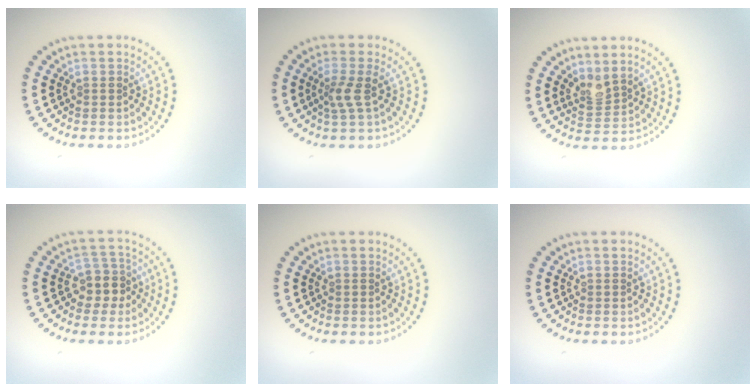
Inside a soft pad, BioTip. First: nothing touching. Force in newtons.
{"total": 1.9, "press": 1.4, "slide": 1.3}
{"total": 2.1, "press": 1.6, "slide": 1.4}
{"total": 2.6, "press": 2.2, "slide": 1.3}
{"total": 0.0}
{"total": 0.0}